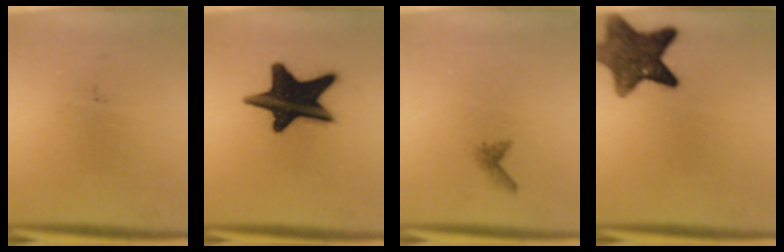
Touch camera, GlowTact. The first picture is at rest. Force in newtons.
{"total": 19.2}
{"total": 0.9}
{"total": 9.7}